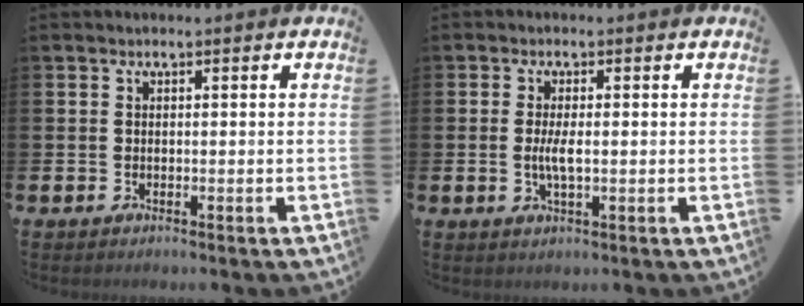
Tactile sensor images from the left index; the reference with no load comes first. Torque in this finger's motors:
{"motor_torque": [0.77, 0.00, 0.12, 0.15]}